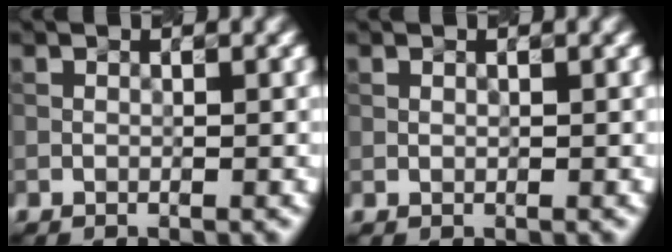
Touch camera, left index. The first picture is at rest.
{"total": 0.0}